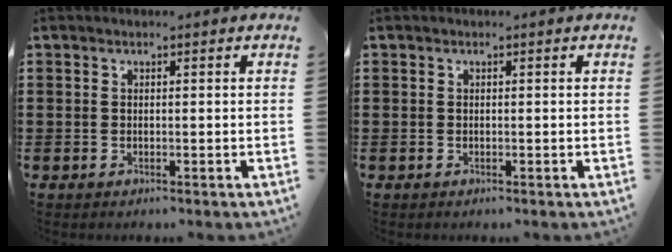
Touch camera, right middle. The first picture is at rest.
{"total": 0.0}